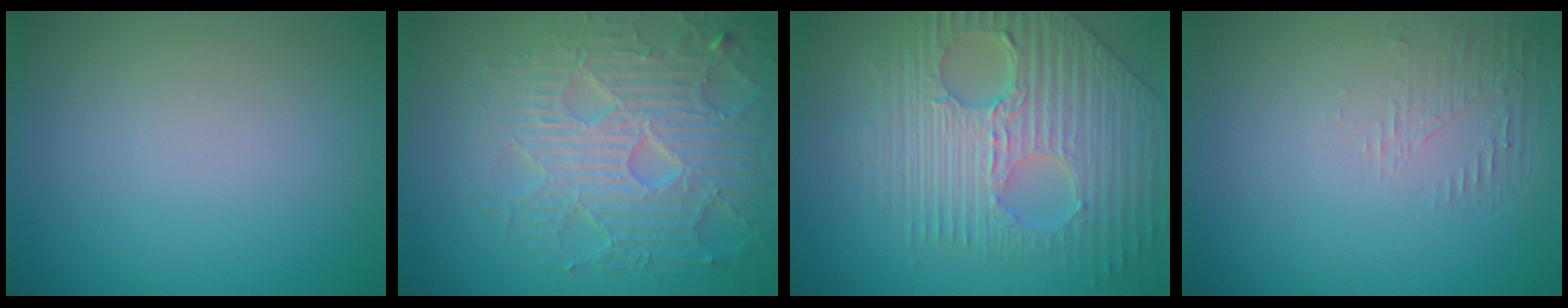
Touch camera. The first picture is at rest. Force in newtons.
{"total": 7.4, "press": 5.9, "slide": 4.4}
{"total": 9.7, "press": 6.7, "slide": 7.1}
{"total": 1.3, "press": 0.0, "slide": 1.3}